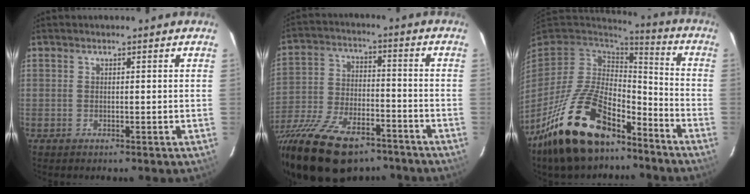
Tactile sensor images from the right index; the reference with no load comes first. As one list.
[{"total": 25.2, "force": [-17.7, 11.2, 14.0], "torque": [-0.293, -0.035, -0.288]}, {"total": 22.3, "force": [-14.5, 10.3, 13.5], "torque": [-0.279, -0.011, -0.244]}]